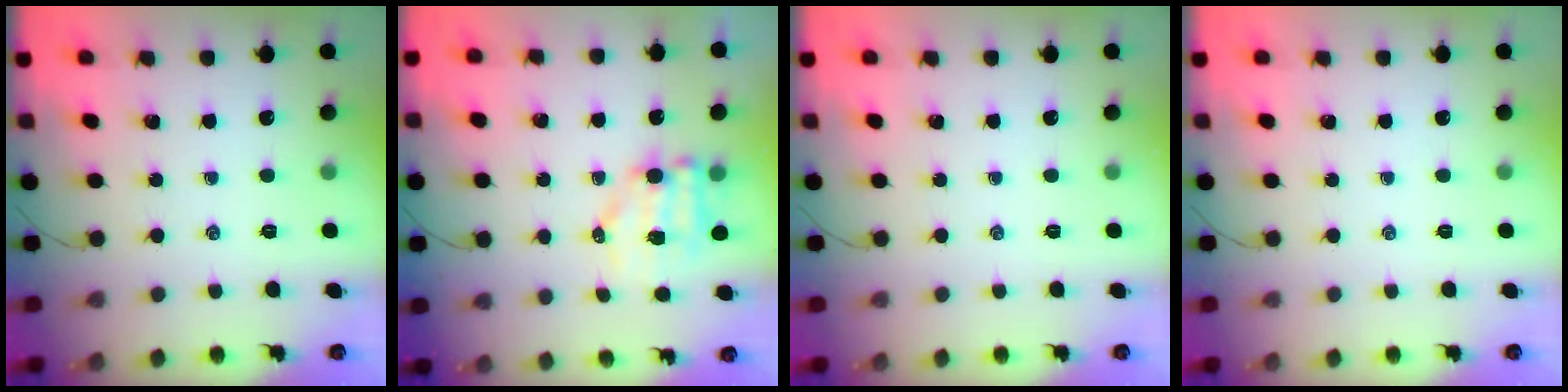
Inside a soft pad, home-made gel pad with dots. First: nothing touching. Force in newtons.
{"total": 6.6, "press": 6.5, "slide": 1.1}
{"total": 0.0}
{"total": 0.0}